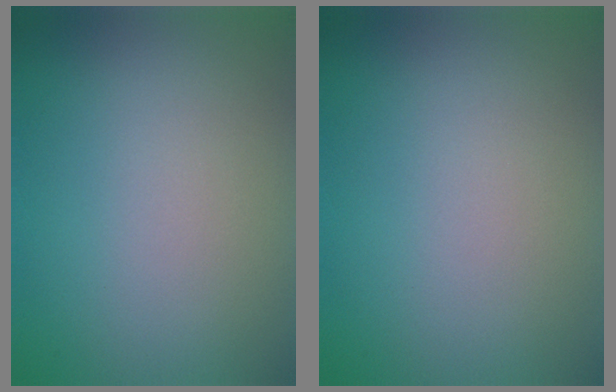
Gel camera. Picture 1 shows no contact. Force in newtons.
{"total": 0.0}